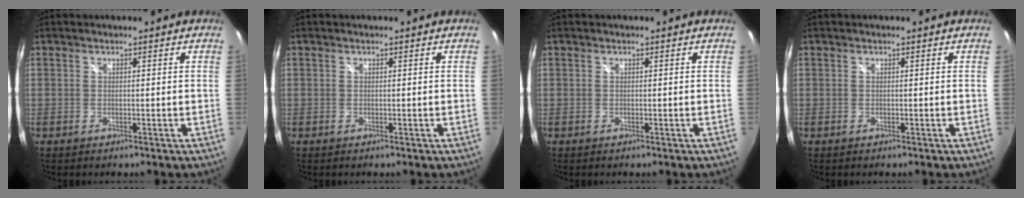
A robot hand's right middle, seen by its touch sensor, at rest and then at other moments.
{"total": 0.0}
{"total": 0.0}
{"total": 0.0}